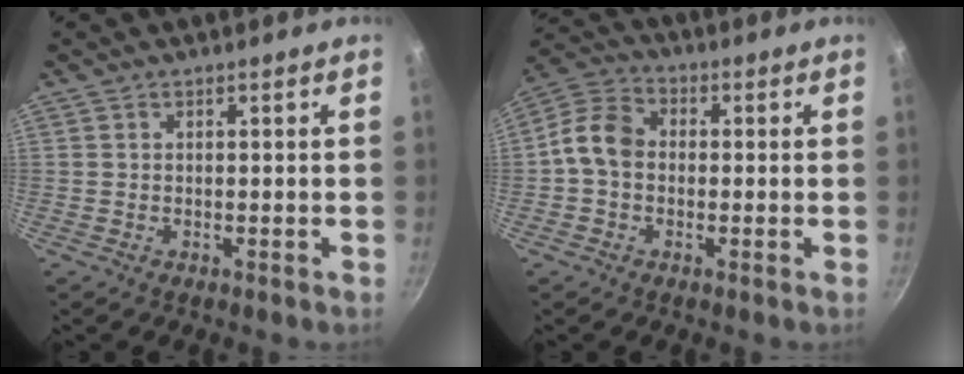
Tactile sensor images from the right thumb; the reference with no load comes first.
{"total": 8.0, "force": [-0.6, 6.2, 5.0], "torque": [-0.076, 0.026, -0.033]}